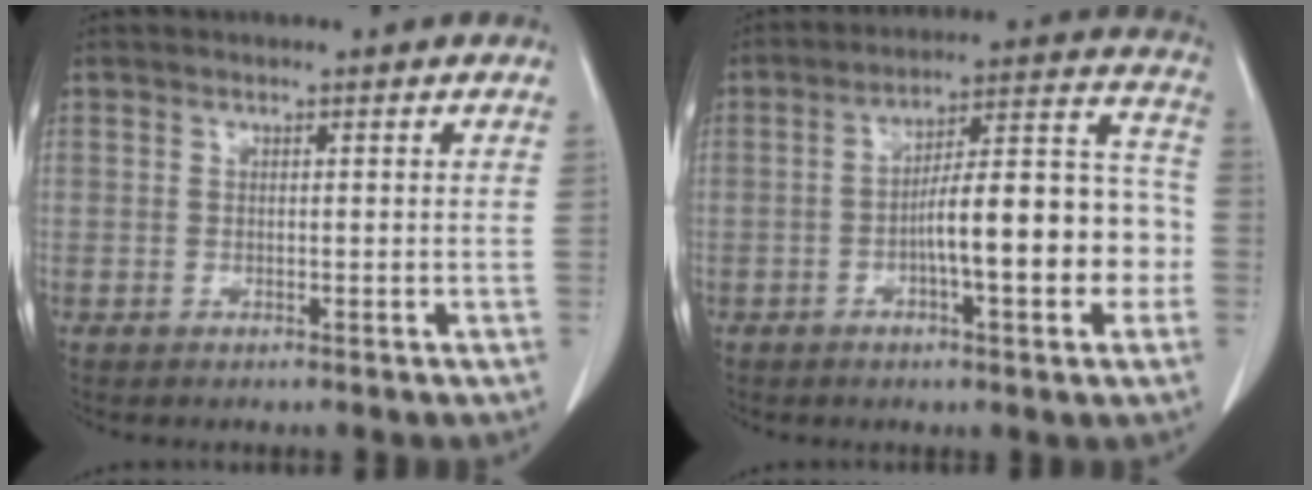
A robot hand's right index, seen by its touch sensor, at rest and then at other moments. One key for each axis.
{"total": 15.0, "fx": -3.3, "fy": 3.2, "fz": 14.3, "tx": -0.210, "ty": 0.034, "tz": -0.048}